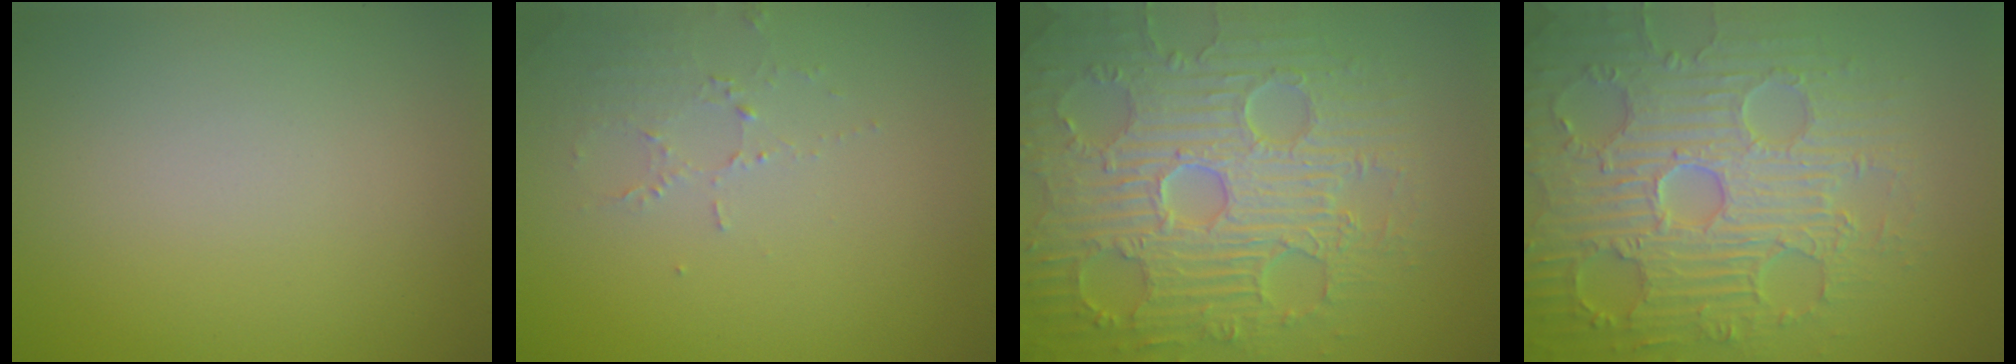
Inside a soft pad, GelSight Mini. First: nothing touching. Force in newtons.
{"total": 1.9, "press": 1.8, "slide": 0.4}
{"total": 9.4, "press": 6.9, "slide": 6.4}
{"total": 8.7, "press": 6.5, "slide": 5.9}